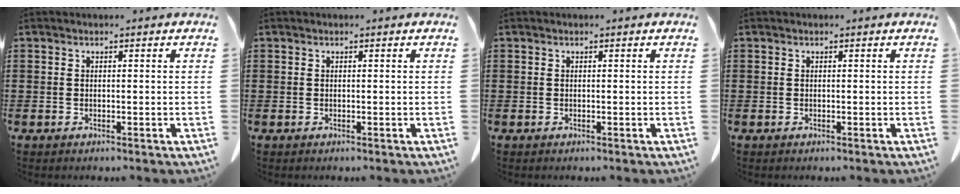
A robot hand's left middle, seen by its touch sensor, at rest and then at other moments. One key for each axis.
{"total": 0.0}
{"total": 0.0}
{"total": 0.0}